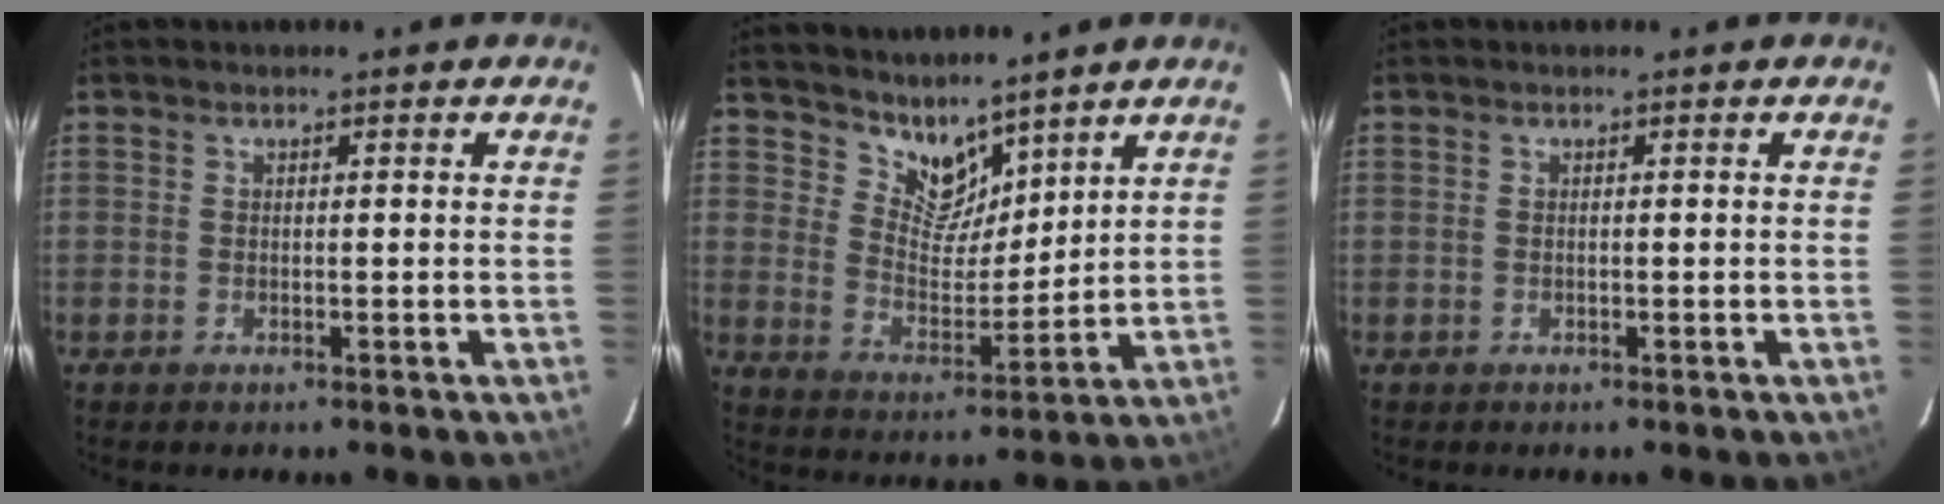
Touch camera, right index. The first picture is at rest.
{"total": 8.7, "force": [7.5, 3.7, 2.5], "torque": [-0.039, -0.001, 0.144]}
{"total": 0.0}